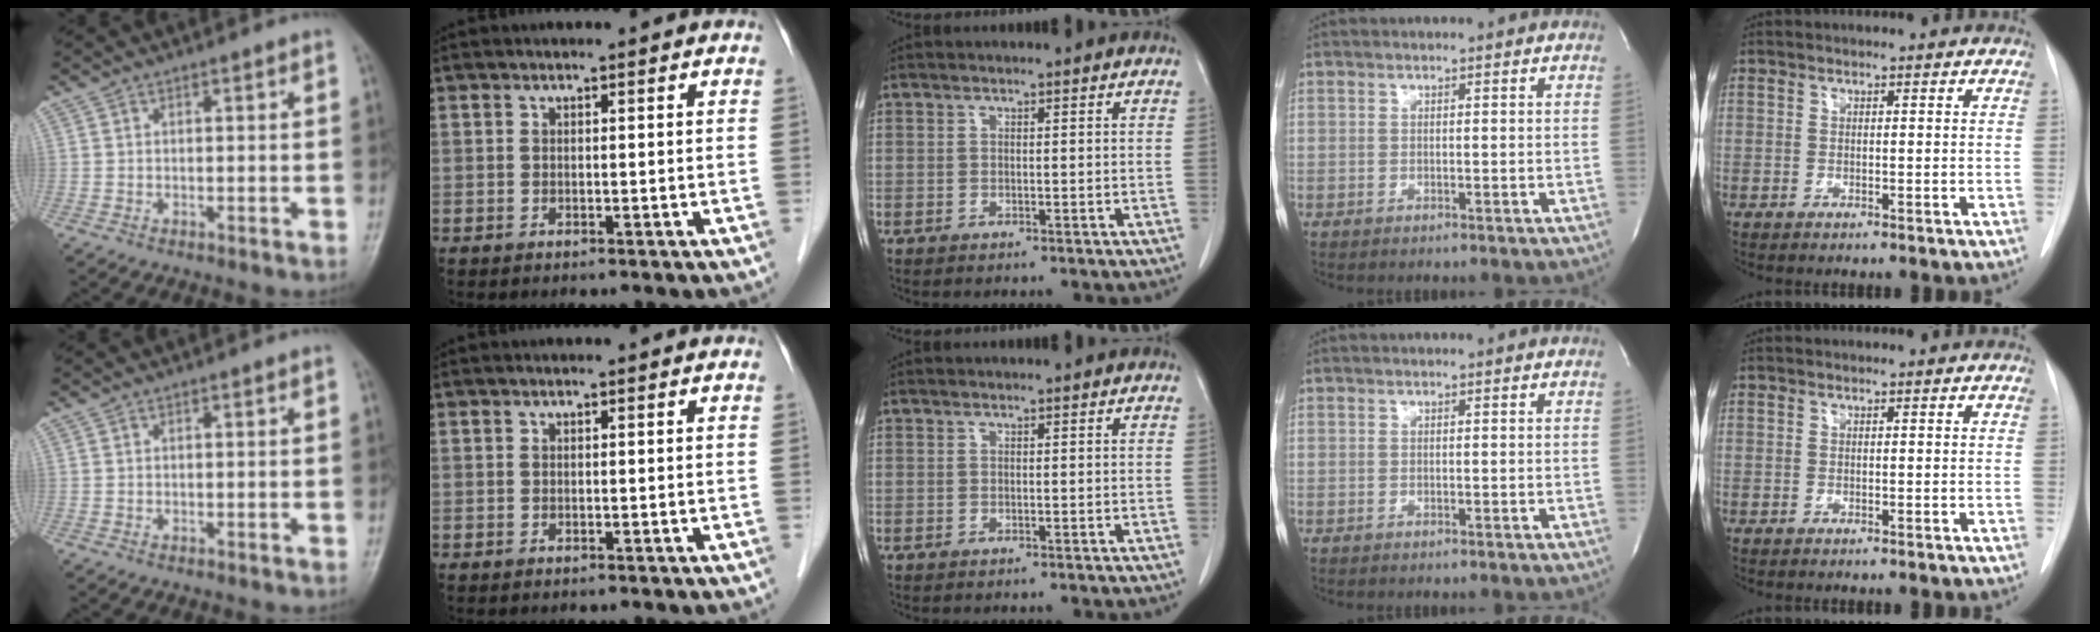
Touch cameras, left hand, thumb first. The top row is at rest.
{}